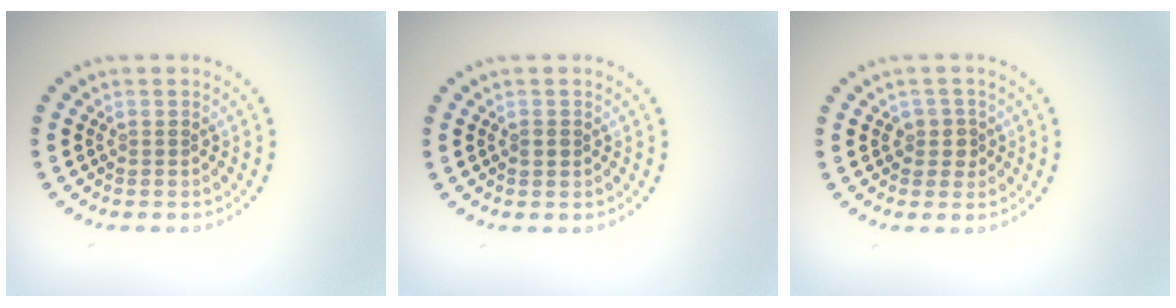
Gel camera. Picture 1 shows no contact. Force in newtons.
{"total": 0.8, "press": 0.8, "slide": 0.2}
{"total": 1.7, "press": 1.4, "slide": 1.0}